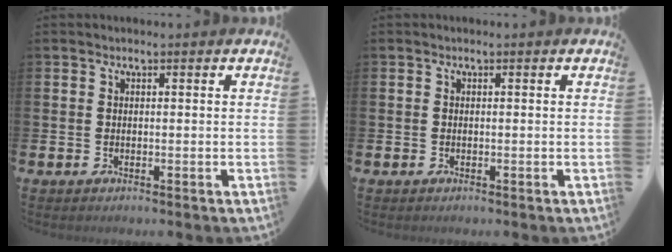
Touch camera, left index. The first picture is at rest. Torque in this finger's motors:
{"motor_torque": [-0.12, 0.06, -0.02, -0.01]}